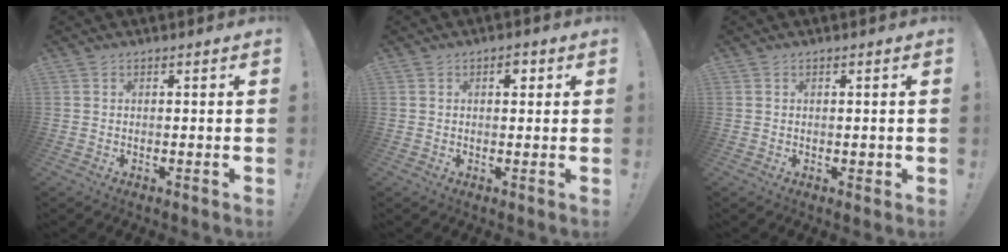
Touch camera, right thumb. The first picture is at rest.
{"total": 2.3, "force": [0.9, 1.4, 1.7], "torque": [-0.012, -0.002, 0.009]}
{"total": 1.0, "force": [0.1, 0.7, 0.7], "torque": [-0.003, 0.001, 0.000]}